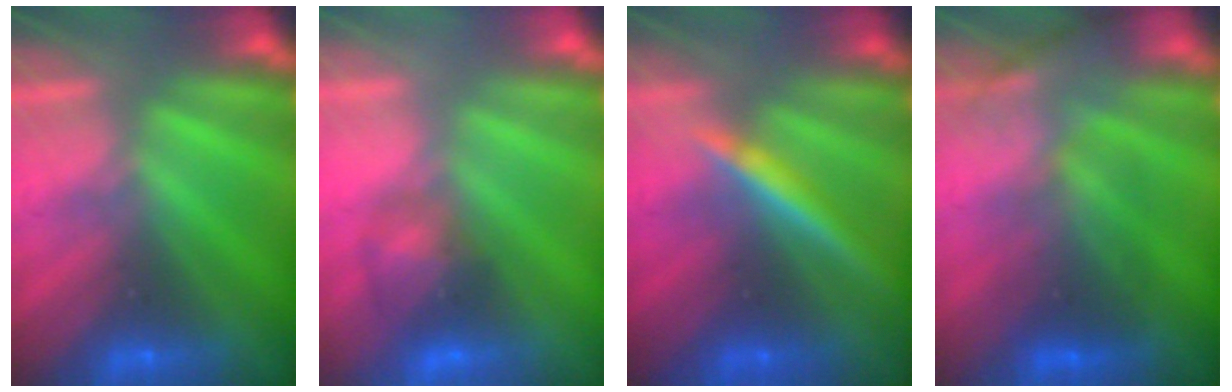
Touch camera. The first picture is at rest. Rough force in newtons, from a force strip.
{"total": 2.7}
{"total": 4.8}
{"total": 2.6}